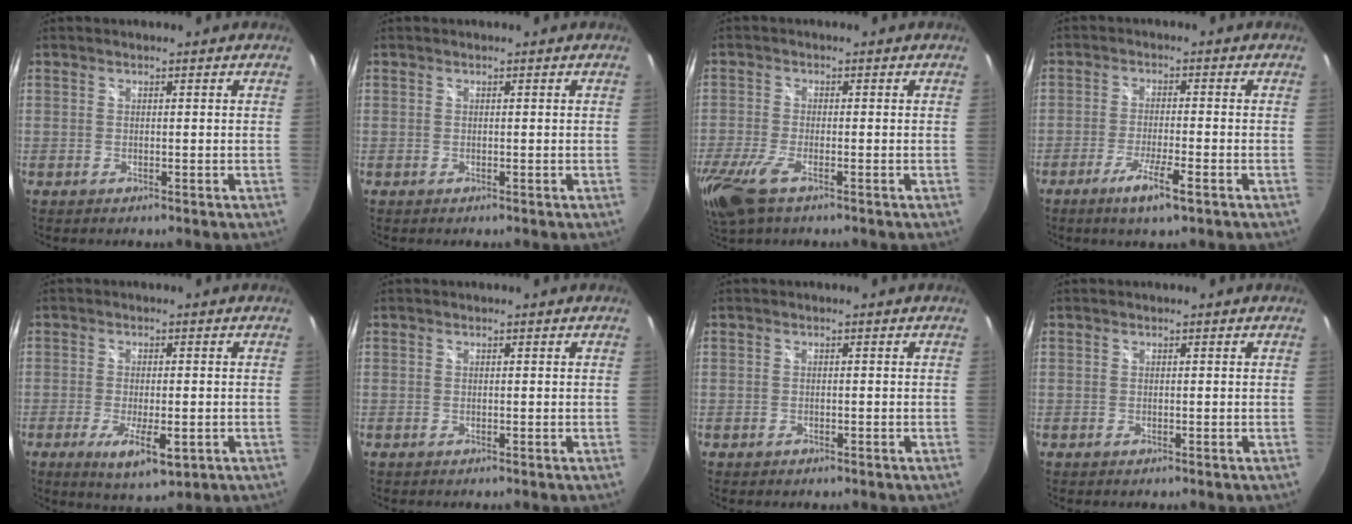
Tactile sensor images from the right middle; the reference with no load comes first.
{"total": 0.0}
{"total": 9.4, "force": [-5.6, 3.1, 6.9], "torque": [-0.167, -0.035, -0.109]}
{"total": 6.2, "force": [-3.6, 0.4, 5.1], "torque": [-0.108, -0.012, -0.063]}
{"total": 7.4, "force": [-2.9, 2.2, 6.5], "torque": [-0.122, -0.021, -0.042]}
{"total": 0.0}
{"total": 0.7, "force": [-0.4, 0.5, 0.2], "torque": [-0.006, -0.004, -0.006]}
{"total": 0.0}